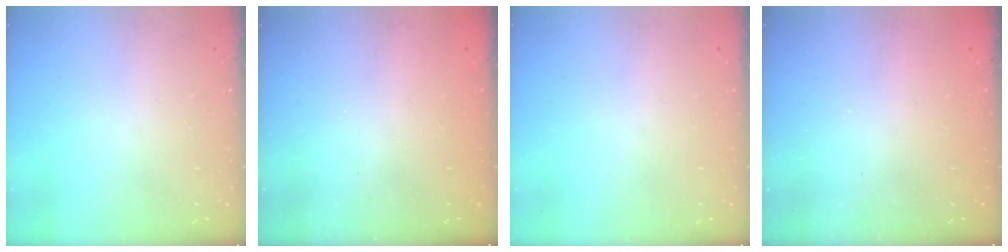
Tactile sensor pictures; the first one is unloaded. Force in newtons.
{"total": 2.4, "press": 2.3, "slide": 0.8}
{"total": 0.0}
{"total": 2.4, "press": 2.3, "slide": 0.8}